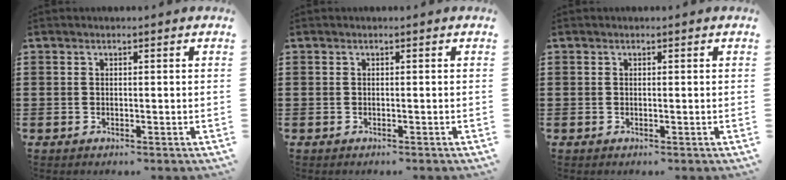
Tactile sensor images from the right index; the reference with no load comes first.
{"total": 0.0}
{"total": 0.0}